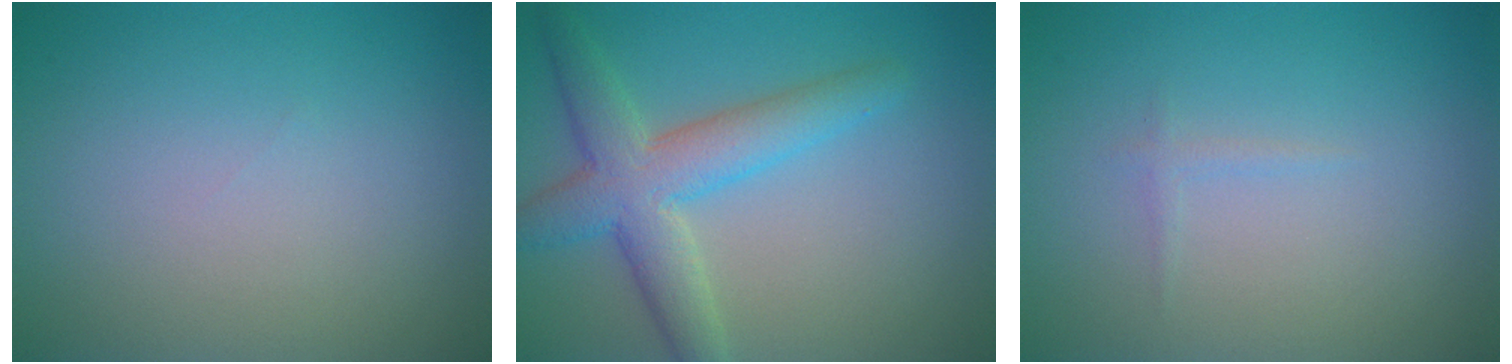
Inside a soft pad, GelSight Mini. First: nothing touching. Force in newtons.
{"total": 5.6, "press": 5.6, "slide": 0.1}
{"total": 0.6, "press": 0.6, "slide": 0.0}